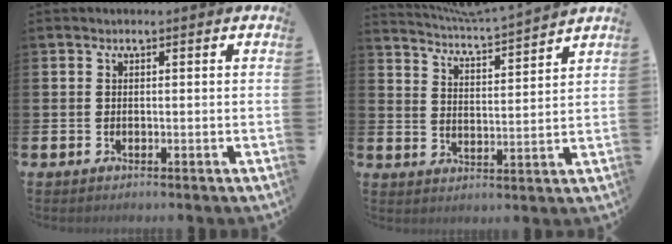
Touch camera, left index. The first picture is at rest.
{"total": 5.2, "force": [5.2, -0.5, 0.6], "torque": [-0.034, -0.046, 0.089]}